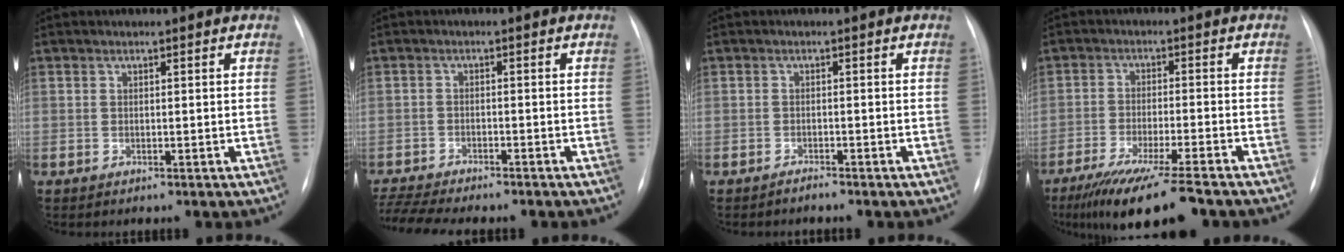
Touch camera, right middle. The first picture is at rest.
{"total": 9.2, "force": [-8.3, 0.8, 3.7], "torque": [-0.069, -0.007, -0.129]}
{"total": 0.9, "force": [-0.9, 0.0, 0.1], "torque": [-0.005, -0.002, -0.014]}
{"total": 12.6, "force": [-9.8, 0.3, 8.0], "torque": [-0.133, -0.037, -0.155]}